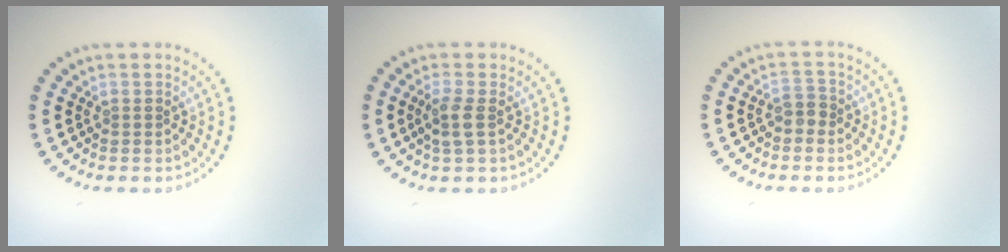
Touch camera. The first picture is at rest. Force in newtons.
{"total": 1.9, "press": 1.8, "slide": 0.7}
{"total": 1.5, "press": 1.3, "slide": 0.6}